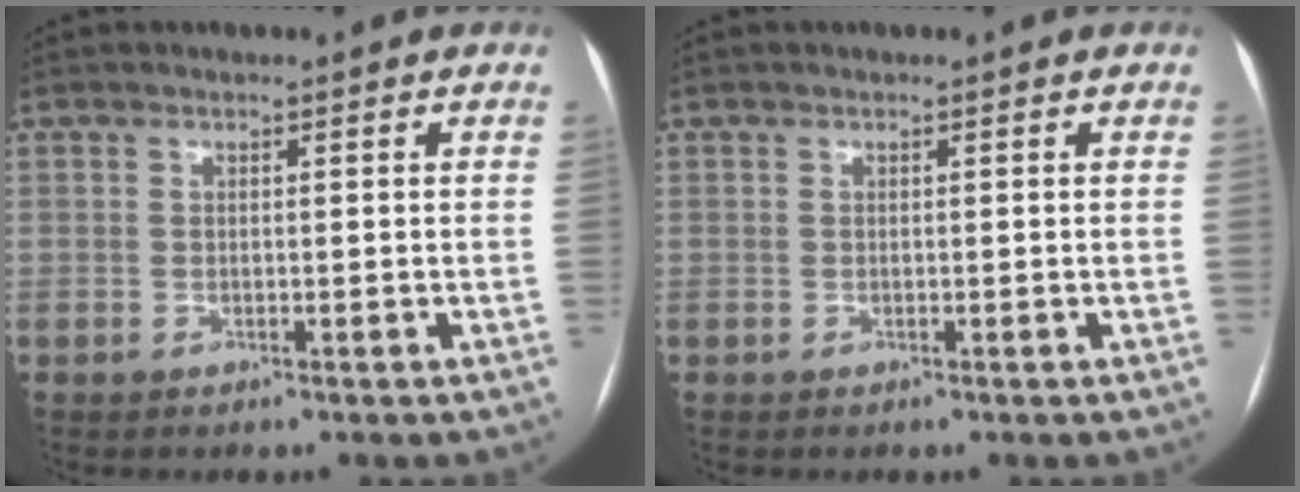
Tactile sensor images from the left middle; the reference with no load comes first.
{"total": 0.0}